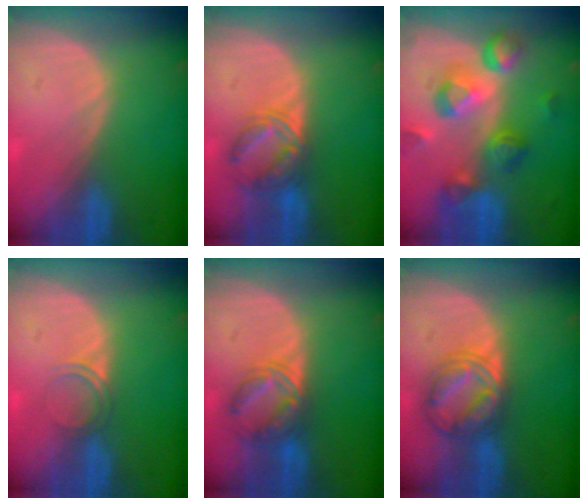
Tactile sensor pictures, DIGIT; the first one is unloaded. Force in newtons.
{"total": 6.5, "press": 6.2, "slide": 1.9}
{"total": 10.3, "press": 9.3, "slide": 4.6}
{"total": 2.1, "press": 1.8, "slide": 1.1}
{"total": 6.5, "press": 6.2, "slide": 1.9}
{"total": 7.3, "press": 7.3, "slide": 0.5}